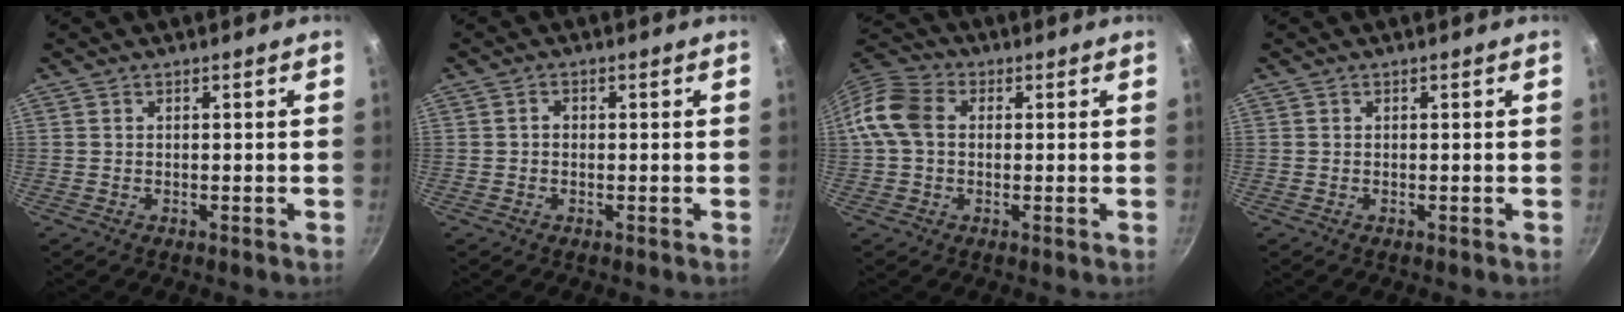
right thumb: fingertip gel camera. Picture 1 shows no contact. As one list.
[{"total": 1.3, "force": [0.0, 1.0, 0.8], "torque": [-0.013, 0.005, -0.002]}, {"total": 9.0, "force": [0.7, 6.6, 6.1], "torque": [-0.112, 0.020, -0.005]}, {"total": 0.0}]